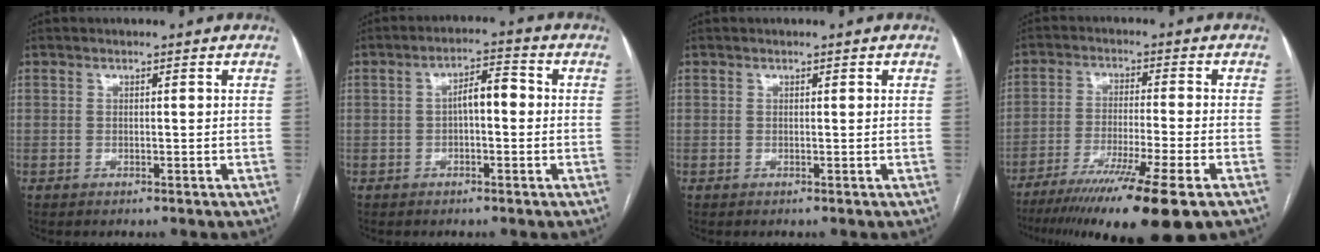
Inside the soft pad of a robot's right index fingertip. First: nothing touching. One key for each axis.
{"total": 4.7, "fx": -0.1, "fy": 1.7, "fz": 4.4, "tx": -0.072, "ty": 0.023, "tz": -0.004}
{"total": 0.0}
{"total": 16.4, "fx": -11.4, "fy": -0.4, "fz": 11.8, "tx": -0.175, "ty": -0.048, "tz": -0.185}